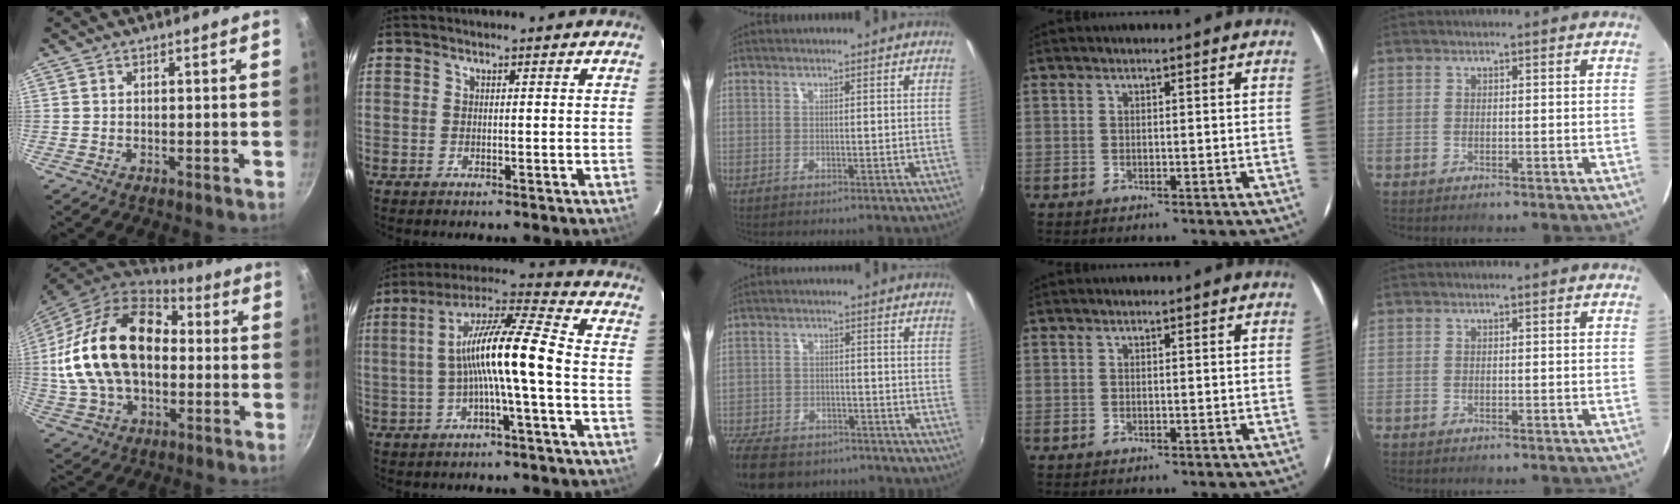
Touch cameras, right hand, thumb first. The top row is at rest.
{"thumb": {"total": 25.6, "force": [1.5, 16.9, 19.2], "torque": [-0.346, 0.039, 0.023]}, "index": {"total": 12.7, "force": [-1.7, 0.4, 12.6], "torque": [-0.232, 0.024, -0.034]}, "middle": {"total": 15.6, "force": [-12.0, 7.7, 6.4], "torque": [-0.176, -0.013, -0.193]}}